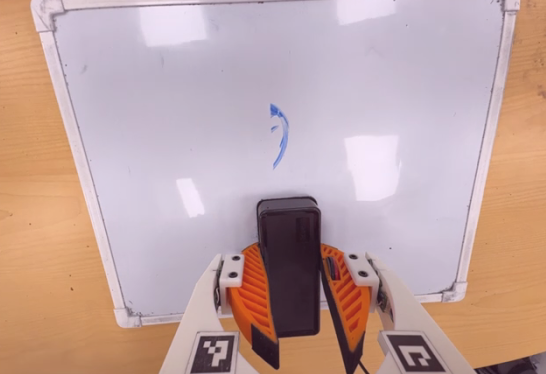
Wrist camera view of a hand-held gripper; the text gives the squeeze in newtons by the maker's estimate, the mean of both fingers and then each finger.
{"total": 11.6, "left": 10.7, "right": 12.6}